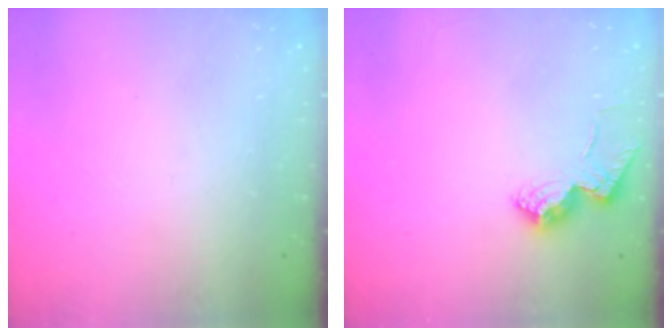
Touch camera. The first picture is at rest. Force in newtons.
{"total": 13.8, "press": 13.7, "slide": 0.7}